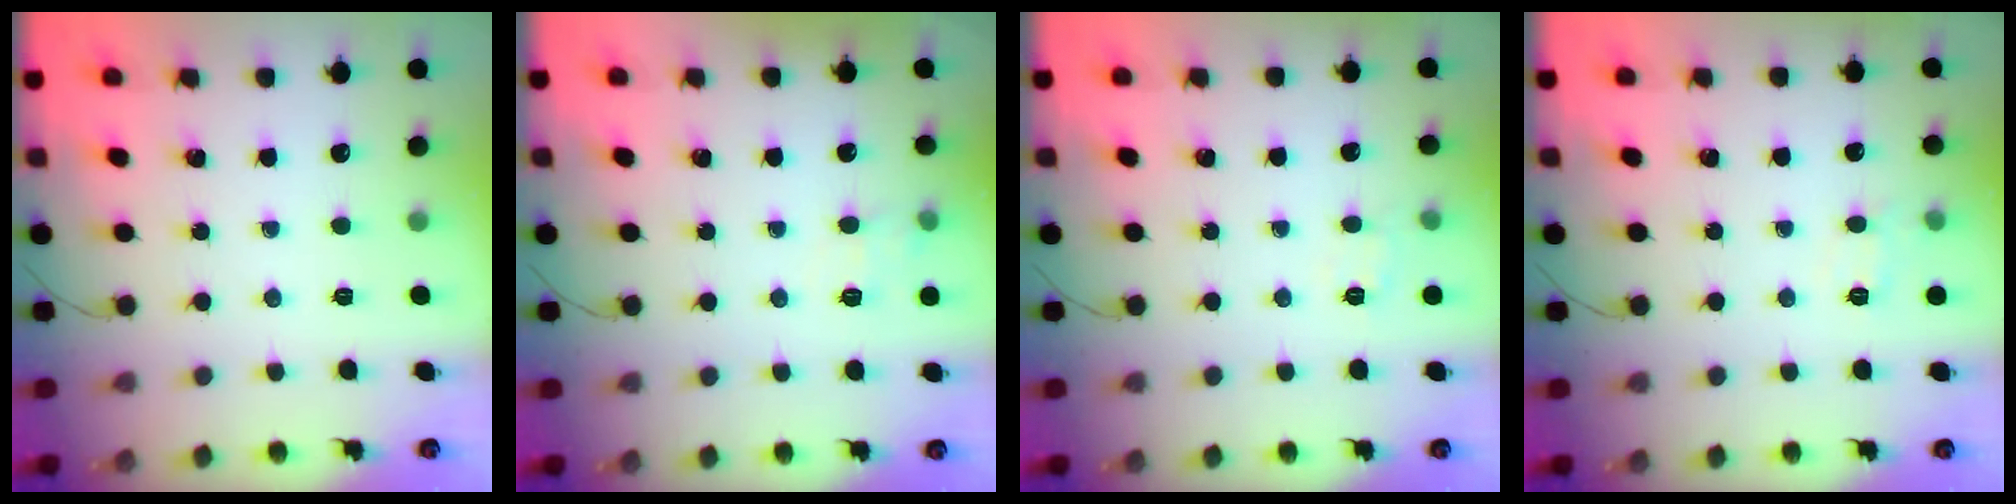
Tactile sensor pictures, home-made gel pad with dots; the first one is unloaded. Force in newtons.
{"total": 7.0, "press": 6.8, "slide": 1.7}
{"total": 5.3, "press": 5.2, "slide": 1.1}
{"total": 6.8, "press": 6.6, "slide": 1.6}